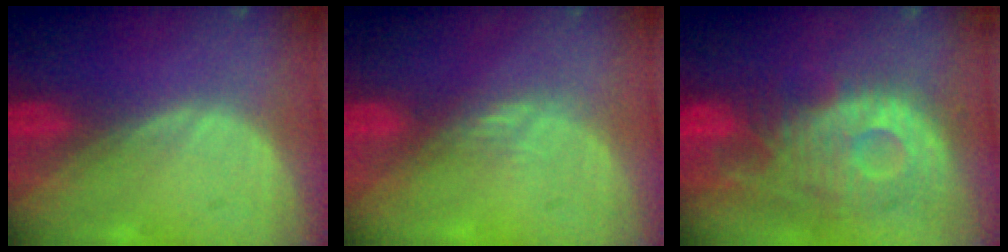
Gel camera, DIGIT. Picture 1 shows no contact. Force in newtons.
{"total": 2.4, "press": 1.9, "slide": 1.4}
{"total": 12.2, "press": 10.8, "slide": 5.6}